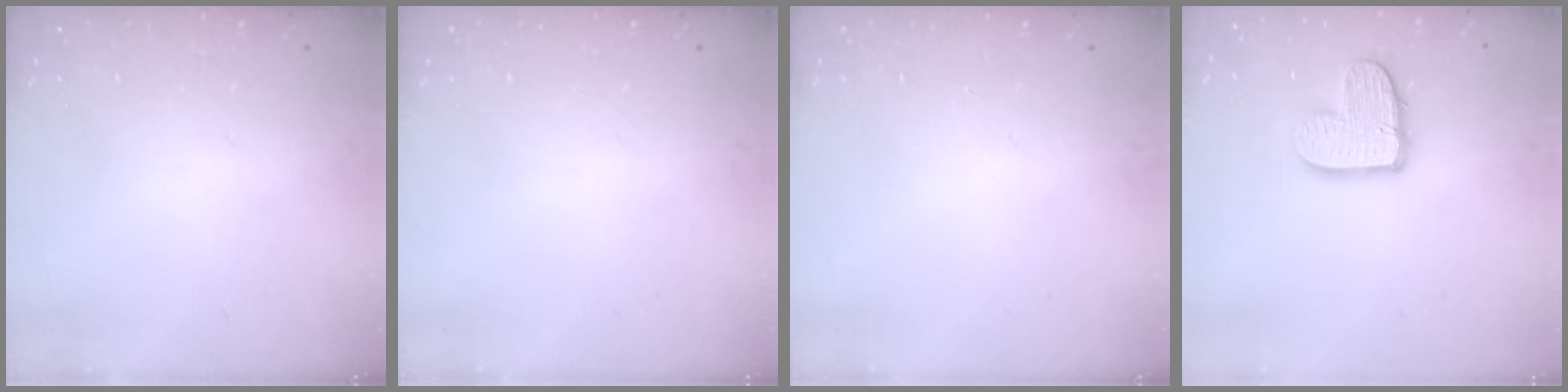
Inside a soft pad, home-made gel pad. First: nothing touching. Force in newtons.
{"total": 0.0}
{"total": 0.0}
{"total": 11.1, "press": 11.1, "slide": 0.5}